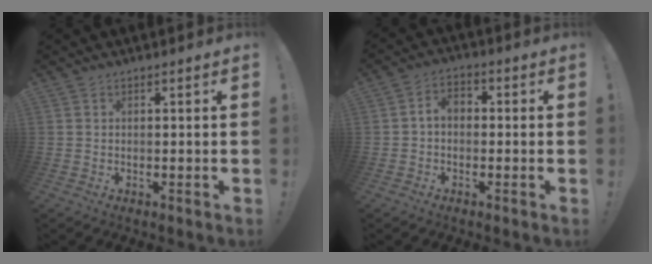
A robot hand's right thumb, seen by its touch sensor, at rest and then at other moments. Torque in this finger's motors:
{"motor_torque": [0.46, 0.60, 0.46, -0.22, -0.01]}